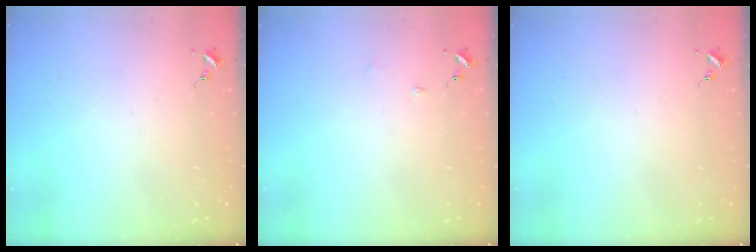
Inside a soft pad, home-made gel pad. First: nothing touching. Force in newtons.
{"total": 0.0}
{"total": 0.0}